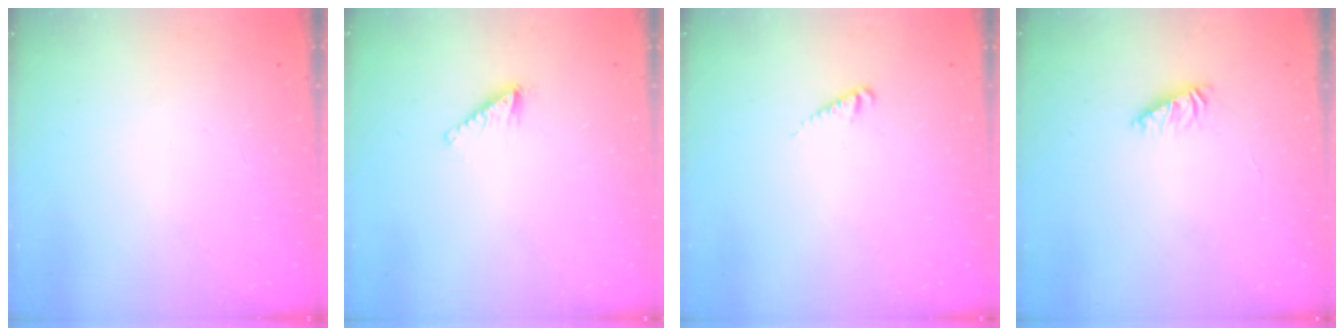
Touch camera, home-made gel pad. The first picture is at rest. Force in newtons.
{"total": 1.8, "press": 1.7, "slide": 0.1}
{"total": 2.1, "press": 2.1, "slide": 0.4}
{"total": 1.2, "press": 1.2, "slide": 0.2}